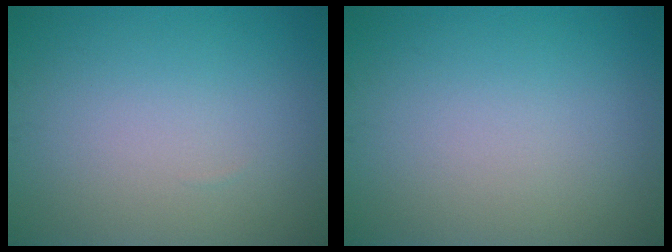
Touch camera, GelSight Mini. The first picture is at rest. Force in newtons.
{"total": 0.0}